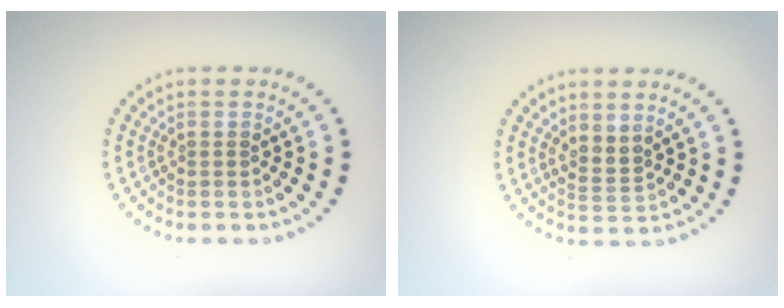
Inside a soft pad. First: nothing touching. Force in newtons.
{"total": 1.8, "press": 1.3, "slide": 1.3}